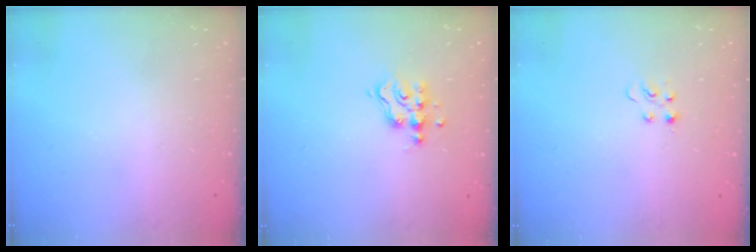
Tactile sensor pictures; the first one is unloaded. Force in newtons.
{"total": 7.3, "press": 7.2, "slide": 0.5}
{"total": 2.7, "press": 2.7, "slide": 0.4}